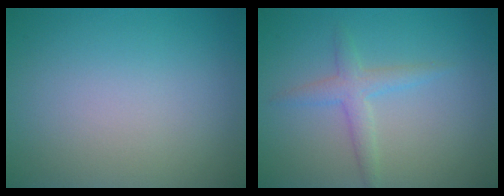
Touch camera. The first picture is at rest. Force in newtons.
{"total": 2.2, "press": 2.2, "slide": 0.1}